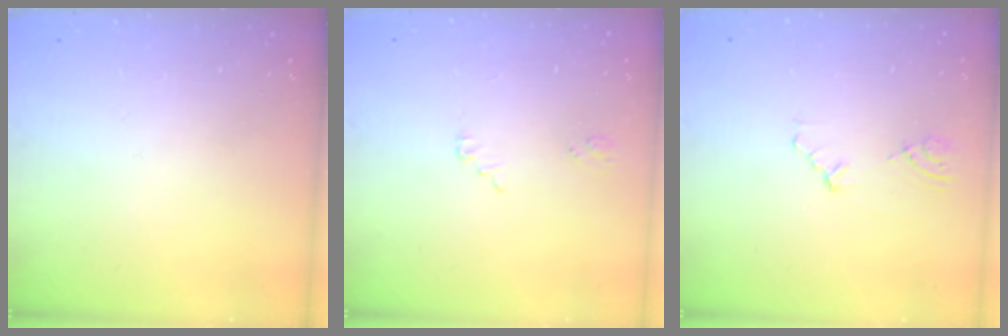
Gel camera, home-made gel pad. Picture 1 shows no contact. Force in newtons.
{"total": 2.2, "press": 2.2, "slide": 0.2}
{"total": 3.0, "press": 2.2, "slide": 2.0}